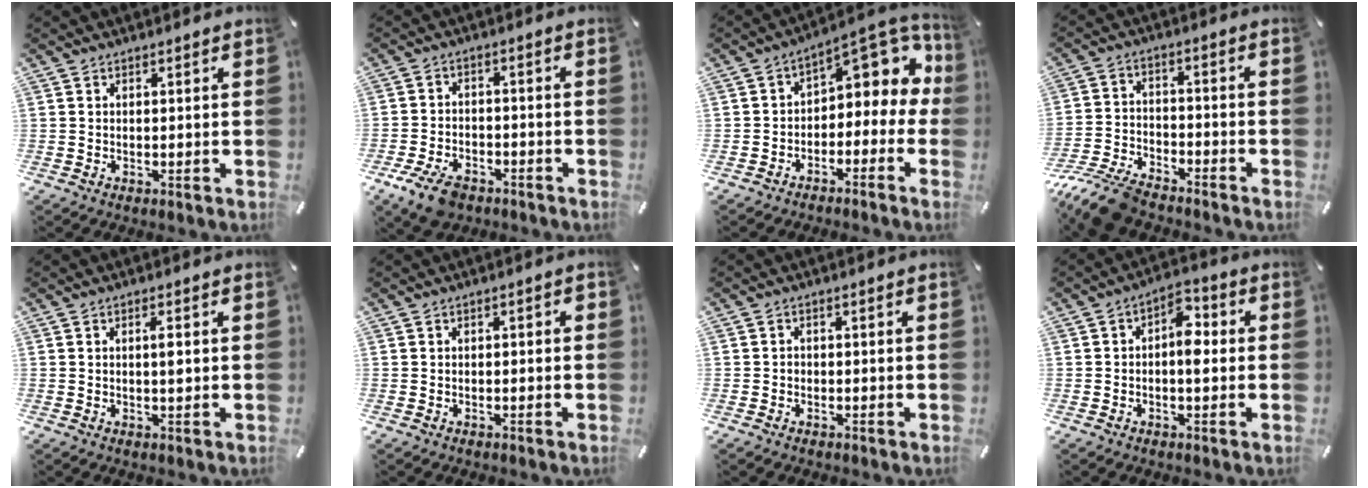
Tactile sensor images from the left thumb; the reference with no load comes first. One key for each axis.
{"total": 7.6, "fx": -4.8, "fy": 4.2, "fz": 4.2, "tx": -0.093, "ty": 0.017, "tz": -0.089}
{"total": 9.0, "fx": 3.6, "fy": 5.8, "fz": 5.8, "tx": -0.072, "ty": -0.033, "tz": 0.064}
{"total": 11.3, "fx": -9.7, "fy": 3.3, "fz": 4.9, "tx": -0.096, "ty": 0.046, "tz": -0.188}
{"total": 2.2, "fx": 0.2, "fy": 0.5, "fz": 2.1, "tx": -0.042, "ty": 0.000, "tz": 0.002}
{"total": 0.9, "fx": -0.6, "fy": 0.5, "fz": 0.5, "tx": -0.010, "ty": 0.002, "tz": -0.013}
{"total": 1.2, "fx": -0.7, "fy": 0.9, "fz": 0.3, "tx": -0.006, "ty": 0.005, "tz": -0.016}
{"total": 6.6, "fx": -0.2, "fy": 3.6, "fz": 5.5, "tx": -0.070, "ty": 0.005, "tz": -0.011}